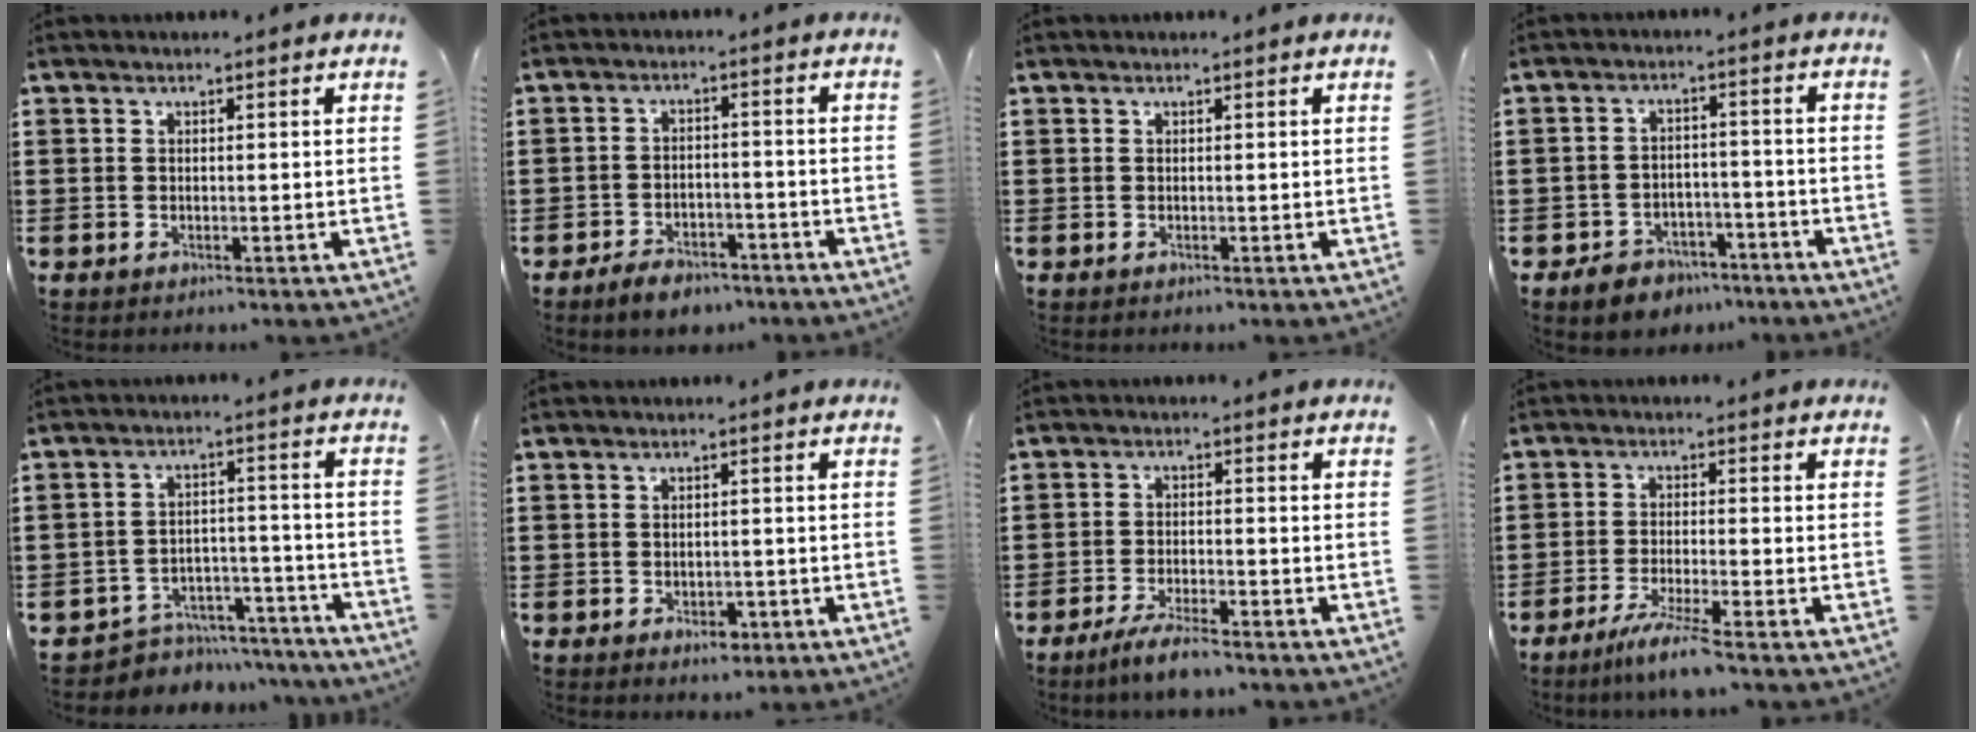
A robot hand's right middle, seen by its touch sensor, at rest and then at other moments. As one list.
[{"total": 3.8, "force": [-3.5, 1.2, 0.7], "torque": [-0.015, 0.011, -0.070]}, {"total": 0.0}, {"total": 4.5, "force": [-4.1, 1.6, 0.5], "torque": [-0.021, 0.011, -0.086]}, {"total": 5.4, "force": [-5.3, 1.3, 0.2], "torque": [-0.006, 0.020, -0.108]}, {"total": 2.2, "force": [-1.1, 1.4, 1.2], "torque": [-0.023, 0.001, -0.022]}, {"total": 4.7, "force": [-3.9, 0.4, 2.5], "torque": [-0.053, -0.008, -0.076]}, {"total": 4.8, "force": [-3.9, -0.3, 2.9], "torque": [-0.058, -0.014, -0.071]}]